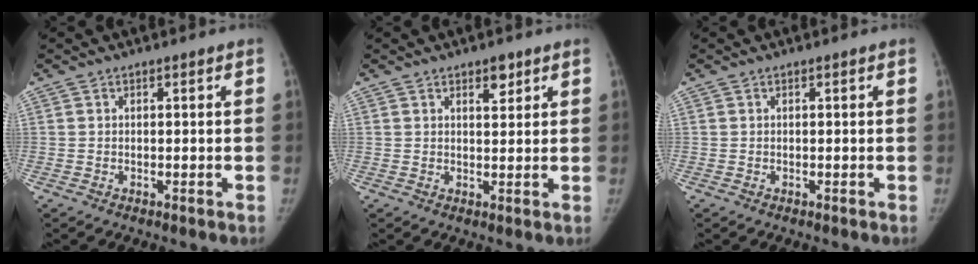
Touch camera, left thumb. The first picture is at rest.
{"total": 2.9, "force": [1.8, 1.4, 1.8], "torque": [-0.012, -0.011, 0.027]}
{"total": 0.0}